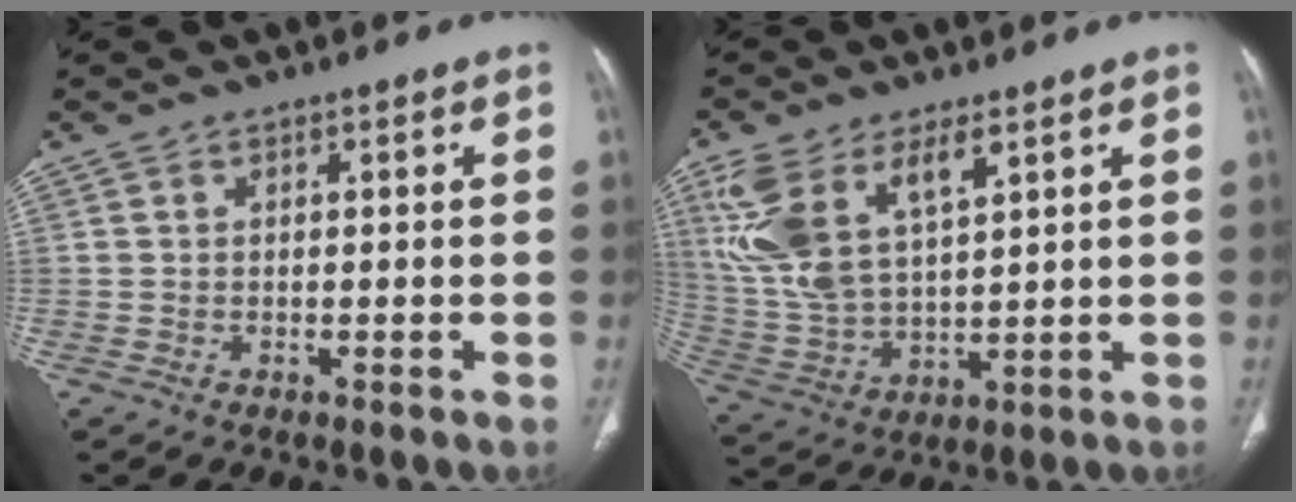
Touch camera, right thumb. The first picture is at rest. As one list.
[{"total": 14.2, "force": [6.8, 6.4, 10.8], "torque": [-0.227, -0.017, 0.147]}]